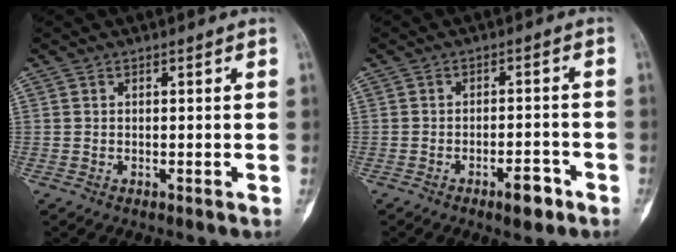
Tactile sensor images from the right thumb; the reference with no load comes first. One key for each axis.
{"total": 4.5, "fx": -2.7, "fy": 1.6, "fz": 3.2, "tx": -0.040, "ty": 0.018, "tz": -0.038}